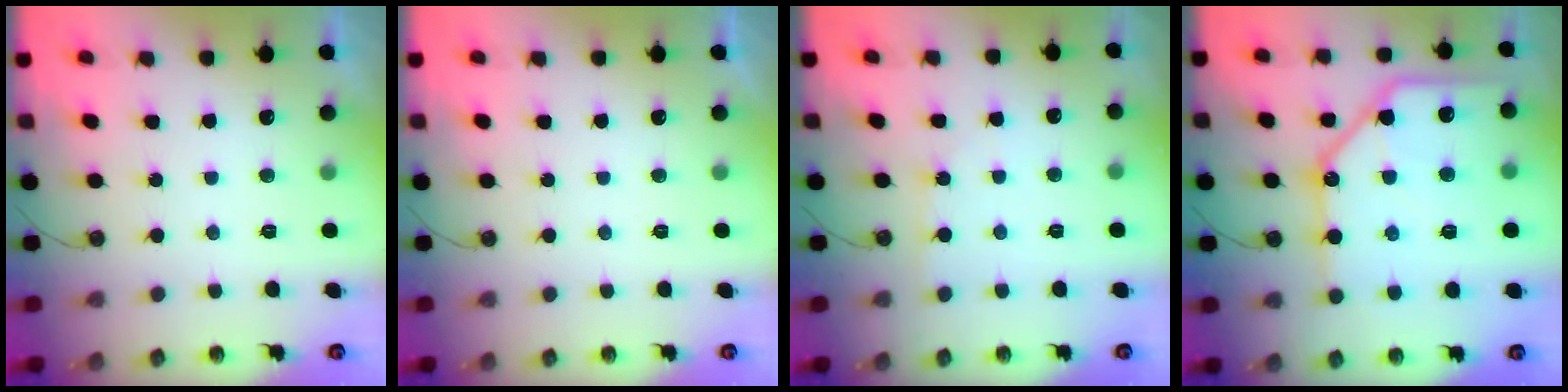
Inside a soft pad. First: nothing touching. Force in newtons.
{"total": 0.0}
{"total": 2.7, "press": 2.7, "slide": 0.5}
{"total": 20.2, "press": 20.0, "slide": 2.5}